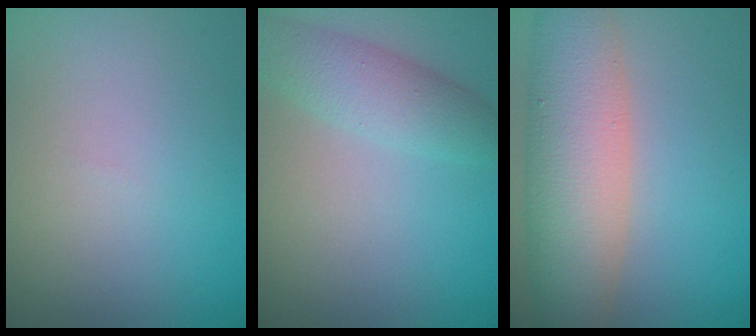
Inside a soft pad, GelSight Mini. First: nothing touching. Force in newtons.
{"total": 3.9, "press": 3.9, "slide": 0.1}
{"total": 8.2, "press": 8.2, "slide": 0.4}